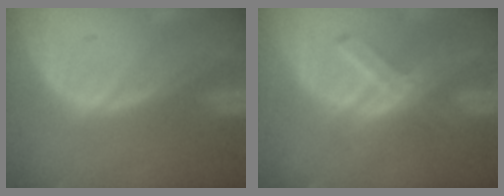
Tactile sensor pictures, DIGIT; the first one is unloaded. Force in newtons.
{"total": 7.5, "press": 6.4, "slide": 3.8}